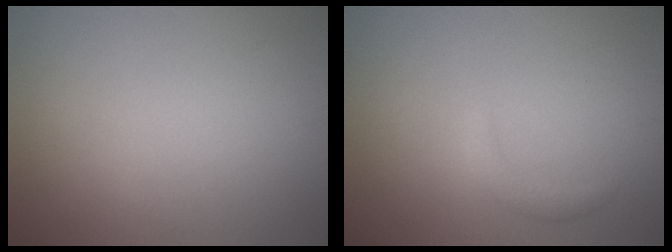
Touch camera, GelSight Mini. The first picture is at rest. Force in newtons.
{"total": 1.3, "press": 1.3, "slide": 0.1}